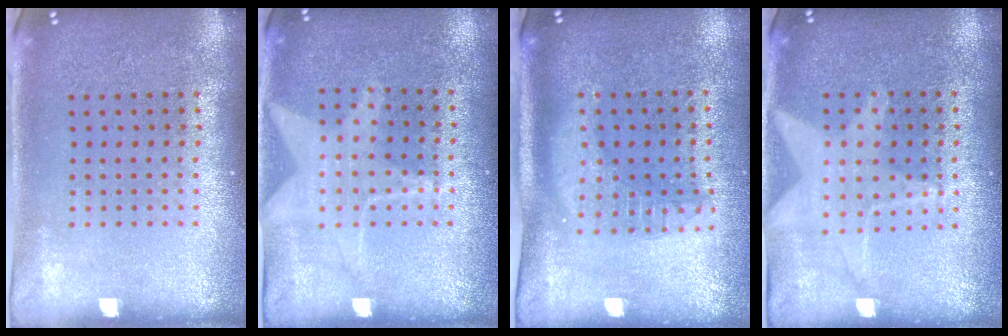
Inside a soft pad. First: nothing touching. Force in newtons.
{"total": 1.2, "press": 1.2, "slide": 0.1}
{"total": 1.8, "press": 1.5, "slide": 1.0}
{"total": 0.5, "press": 0.5, "slide": 0.0}